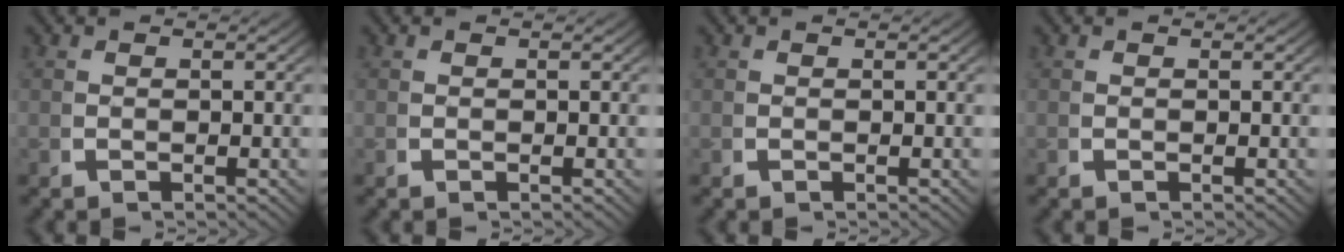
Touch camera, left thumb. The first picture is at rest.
{"total": 0.0}
{"total": 0.0}
{"total": 0.0}